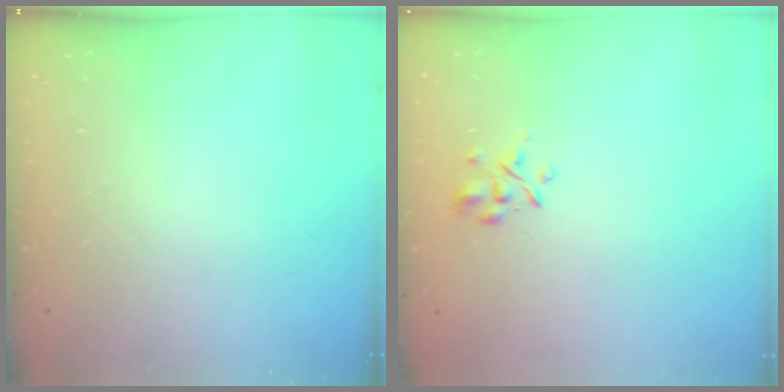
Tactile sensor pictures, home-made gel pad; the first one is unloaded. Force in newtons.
{"total": 2.7, "press": 2.5, "slide": 1.0}